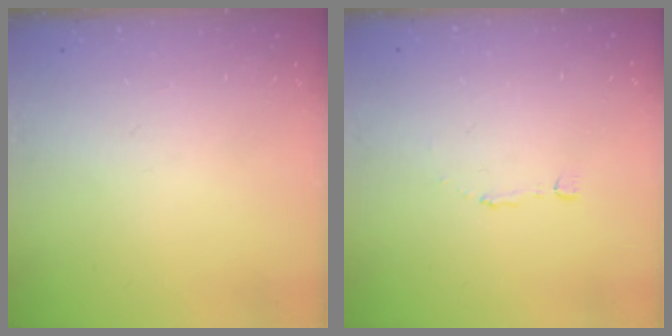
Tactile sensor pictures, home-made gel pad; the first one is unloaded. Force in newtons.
{"total": 2.2, "press": 2.2, "slide": 0.1}